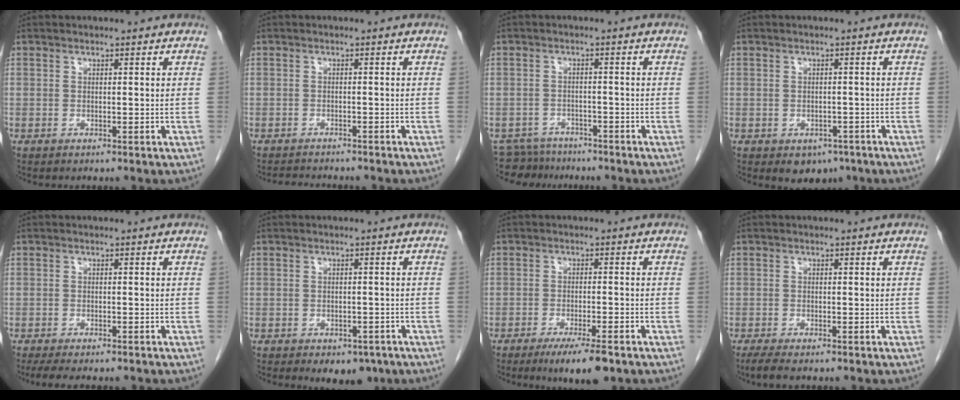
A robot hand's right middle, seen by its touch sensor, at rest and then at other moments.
{"total": 4.9, "force": [-4.6, 1.0, 1.5], "torque": [-0.019, -0.006, -0.065]}
{"total": 5.9, "force": [-5.4, 2.3, -0.3], "torque": [0.011, 0.002, -0.085]}
{"total": 3.9, "force": [-2.5, 2.5, 1.7], "torque": [-0.012, 0.002, -0.024]}
{"total": 7.2, "force": [-5.8, 1.9, 3.7], "torque": [-0.047, -0.008, -0.083]}
{"total": 5.0, "force": [-3.4, 2.8, 2.3], "torque": [-0.018, 0.001, -0.039]}
{"total": 6.6, "force": [-4.4, 0.9, 4.9], "torque": [-0.074, -0.013, -0.068]}
{"total": 3.0, "force": [-2.2, 0.6, 1.9], "torque": [-0.036, -0.010, -0.036]}